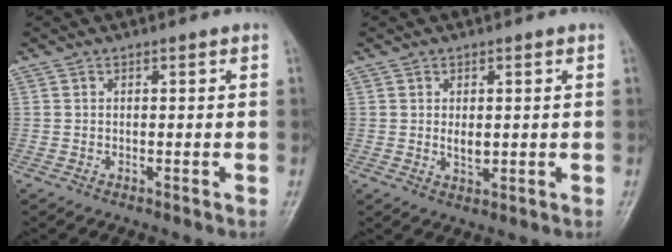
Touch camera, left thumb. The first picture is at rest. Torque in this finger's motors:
{"motor_torque": [0.49, 0.53, 0.54, -0.03, 0.01]}